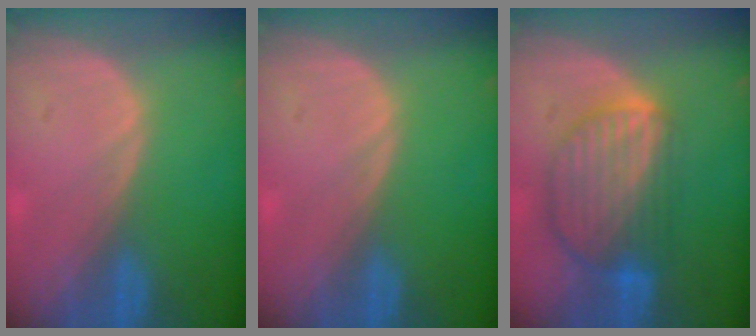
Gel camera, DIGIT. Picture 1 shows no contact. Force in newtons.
{"total": 0.0}
{"total": 9.2, "press": 7.9, "slide": 4.7}